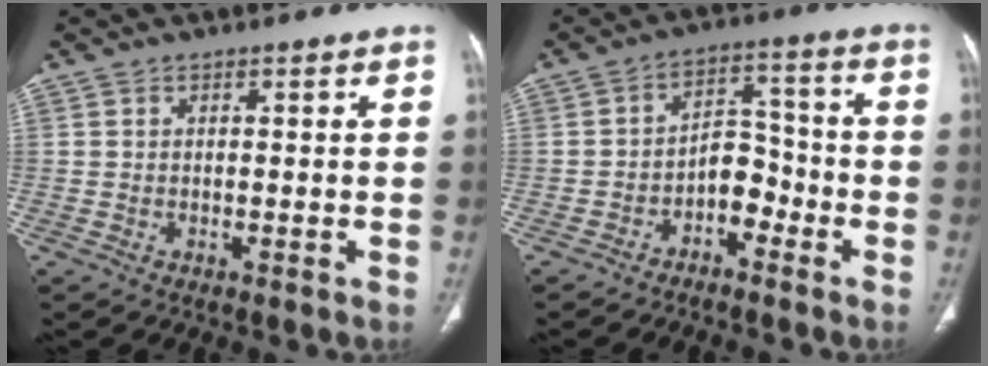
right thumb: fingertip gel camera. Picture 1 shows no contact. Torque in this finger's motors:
{"motor_torque": [2.89, 2.12, 1.08, -1.03, 0.07]}